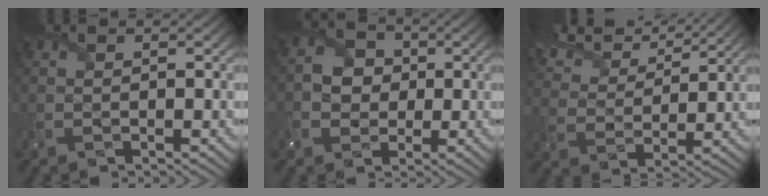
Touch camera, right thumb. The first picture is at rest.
{"total": 5.1, "force": [-0.1, 4.4, 2.5], "torque": [-0.055, 0.003, -0.007]}
{"total": 11.6, "force": [9.5, 3.6, 5.7], "torque": [-0.161, 0.024, 0.155]}